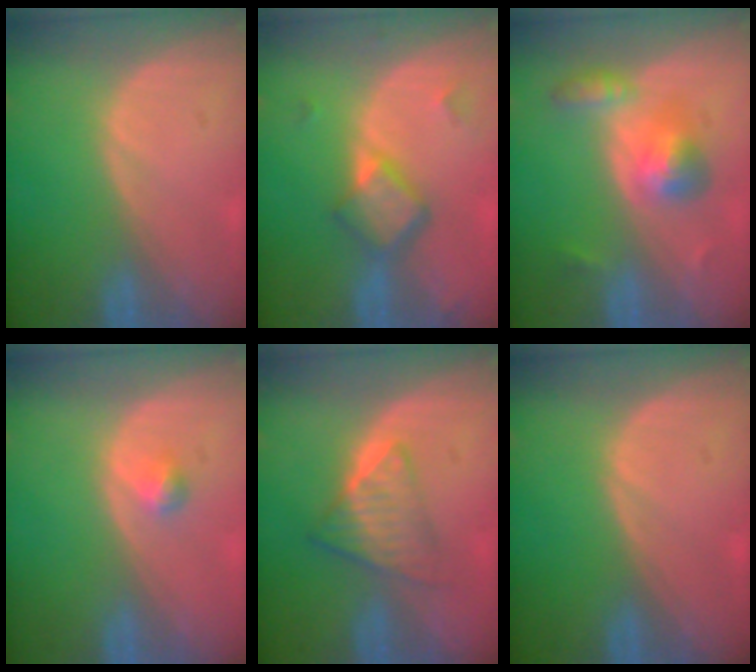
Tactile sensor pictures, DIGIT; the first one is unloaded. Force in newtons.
{"total": 5.8, "press": 5.0, "slide": 3.0}
{"total": 5.4, "press": 5.3, "slide": 1.4}
{"total": 1.5, "press": 1.5, "slide": 0.3}
{"total": 6.1, "press": 5.2, "slide": 3.1}
{"total": 0.0}